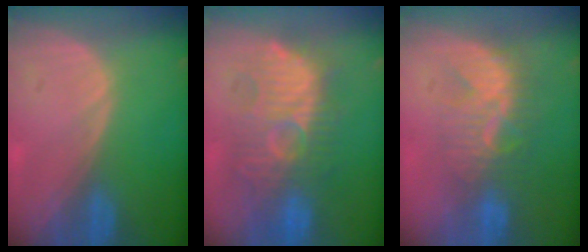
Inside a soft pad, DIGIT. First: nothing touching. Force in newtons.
{"total": 10.6, "press": 10.5, "slide": 1.1}
{"total": 7.8, "press": 7.5, "slide": 2.0}